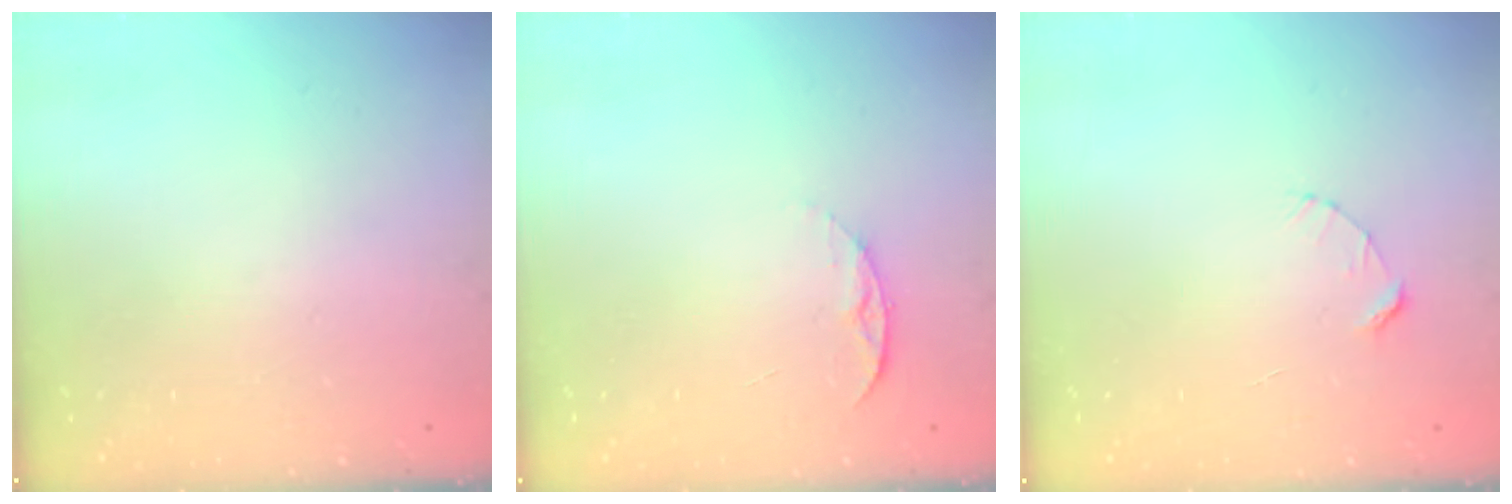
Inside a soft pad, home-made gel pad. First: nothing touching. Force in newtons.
{"total": 5.2, "press": 5.2, "slide": 0.6}
{"total": 2.7, "press": 2.7, "slide": 0.3}